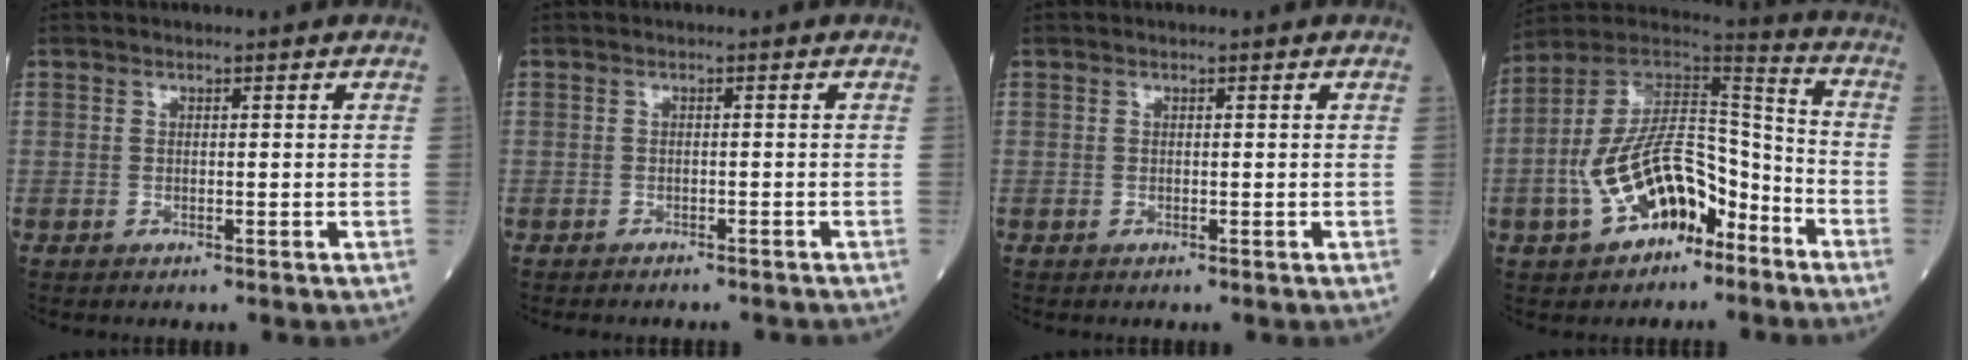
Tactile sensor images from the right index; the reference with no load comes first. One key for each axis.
{"total": 4.2, "fx": -3.8, "fy": 1.7, "fz": 1.0, "tx": -0.011, "ty": 0.000, "tz": -0.047}
{"total": 0.0}
{"total": 15.5, "fx": -6.6, "fy": 7.9, "fz": 11.5, "tx": -0.220, "ty": 0.033, "tz": -0.112}